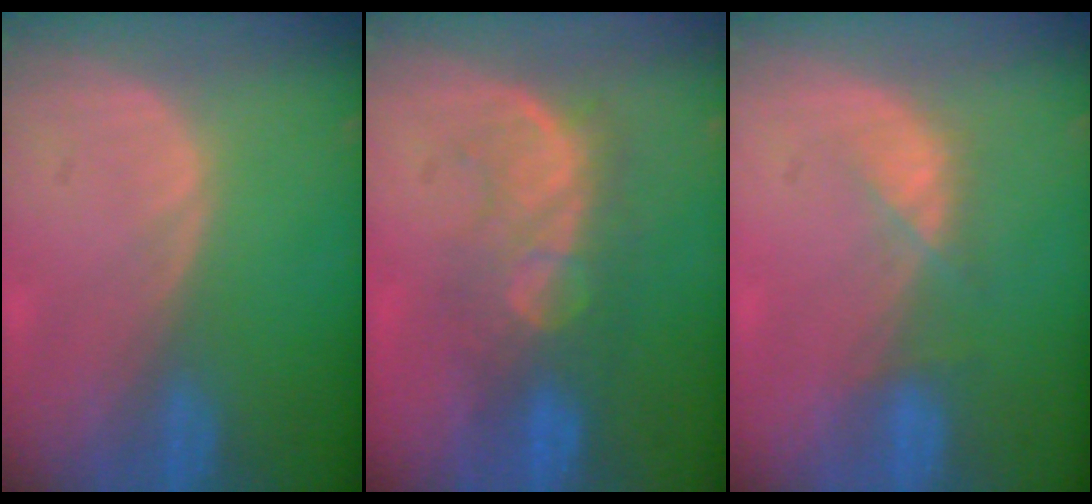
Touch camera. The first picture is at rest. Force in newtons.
{"total": 8.0, "press": 7.8, "slide": 1.9}
{"total": 2.9, "press": 2.9, "slide": 0.7}